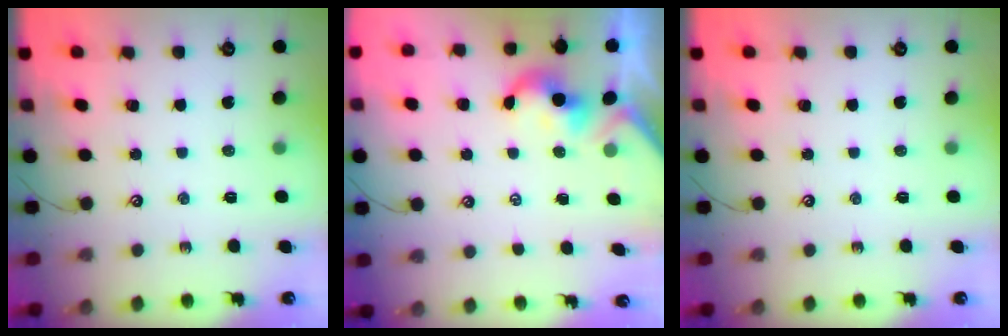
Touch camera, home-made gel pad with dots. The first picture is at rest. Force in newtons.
{"total": 1.0, "press": 0.9, "slide": 0.5}
{"total": 0.0}